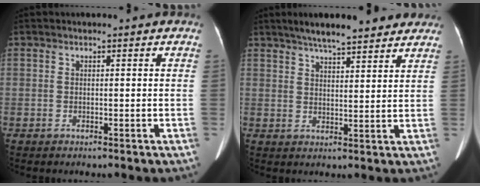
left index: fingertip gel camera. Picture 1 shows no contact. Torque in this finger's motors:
{"motor_torque": [0.45, -0.47, 0.07, 0.10]}